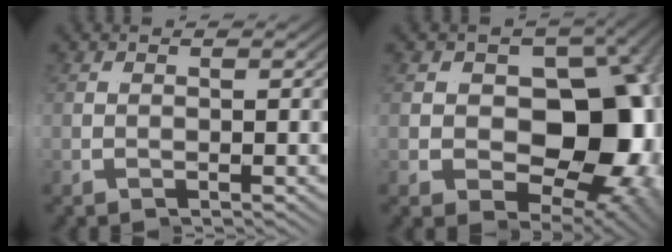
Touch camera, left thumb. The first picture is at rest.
{"total": 19.9, "force": [0.6, 13.1, 15.0], "torque": [-0.201, -0.010, 0.005]}